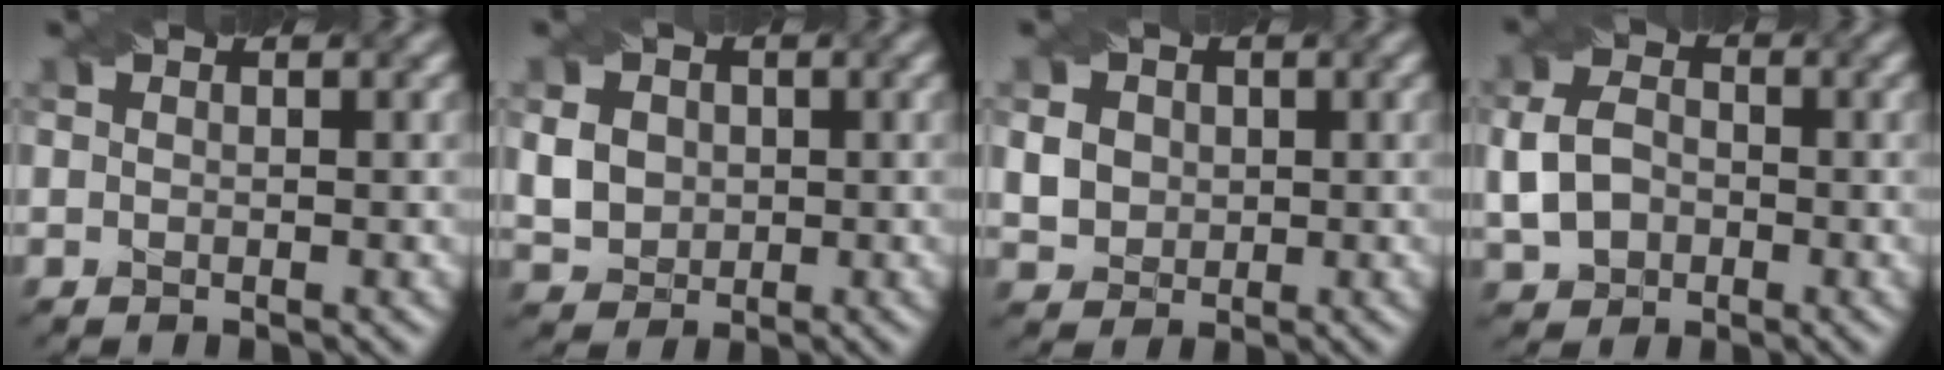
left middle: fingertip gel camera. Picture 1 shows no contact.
{"total": 4.3, "force": [0.2, 3.7, 2.1], "torque": [-0.061, 0.003, 0.001]}
{"total": 3.9, "force": [0.6, 3.5, 1.7], "torque": [-0.053, 0.009, 0.012]}
{"total": 4.3, "force": [-1.0, 3.3, 2.5], "torque": [-0.058, 0.003, -0.024]}